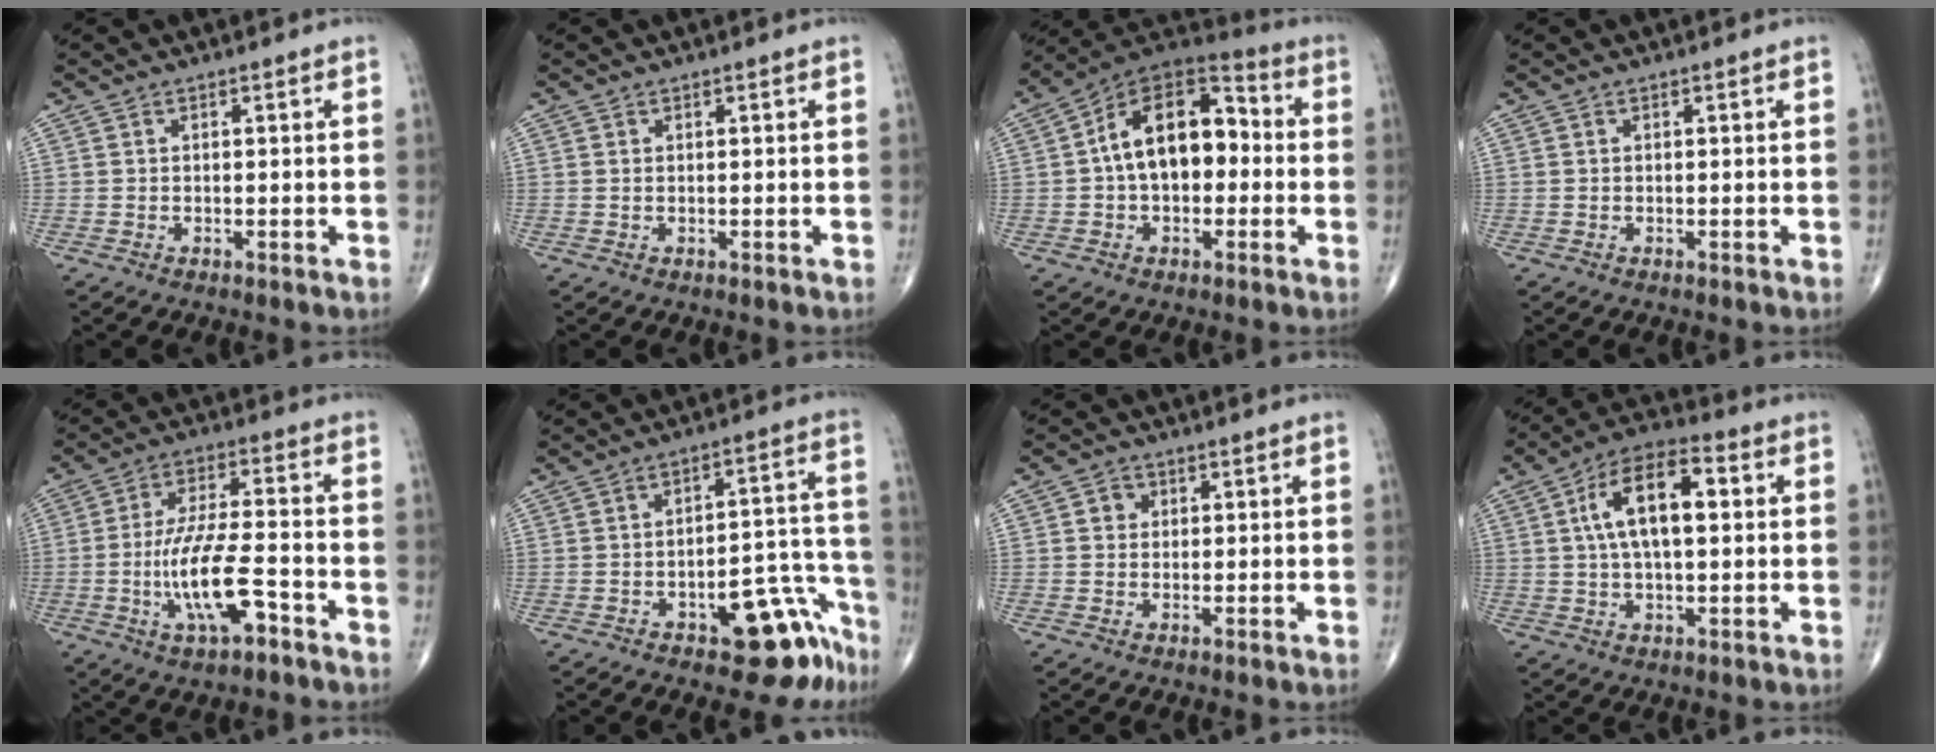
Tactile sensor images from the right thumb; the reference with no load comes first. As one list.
[{"total": 0.0}, {"total": 16.2, "force": [0.1, 10.0, 12.7], "torque": [-0.175, 0.047, -0.012]}, {"total": 0.0}, {"total": 12.2, "force": [-4.4, 3.7, 10.8], "torque": [-0.211, 0.025, -0.077]}, {"total": 13.0, "force": [-8.0, 5.7, 8.5], "torque": [-0.053, 0.087, -0.103]}, {"total": 2.3, "force": [0.5, 2.1, 0.8], "torque": [-0.001, 0.001, 0.004]}, {"total": 13.2, "force": [2.5, 6.2, 11.4], "torque": [-0.199, 0.023, 0.036]}]